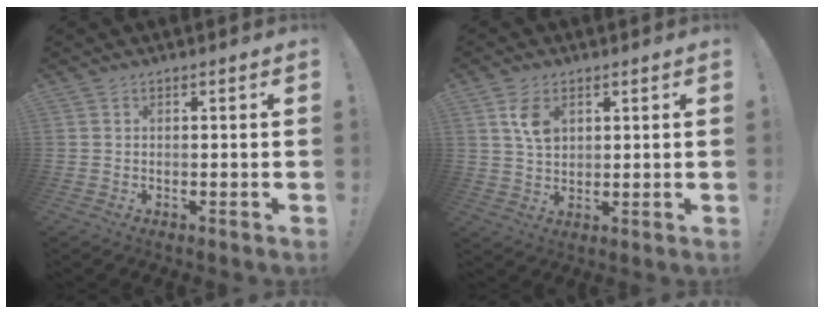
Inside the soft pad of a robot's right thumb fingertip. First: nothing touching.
{"total": 6.6, "force": [2.9, 4.1, 4.3], "torque": [-0.058, -0.013, 0.052]}